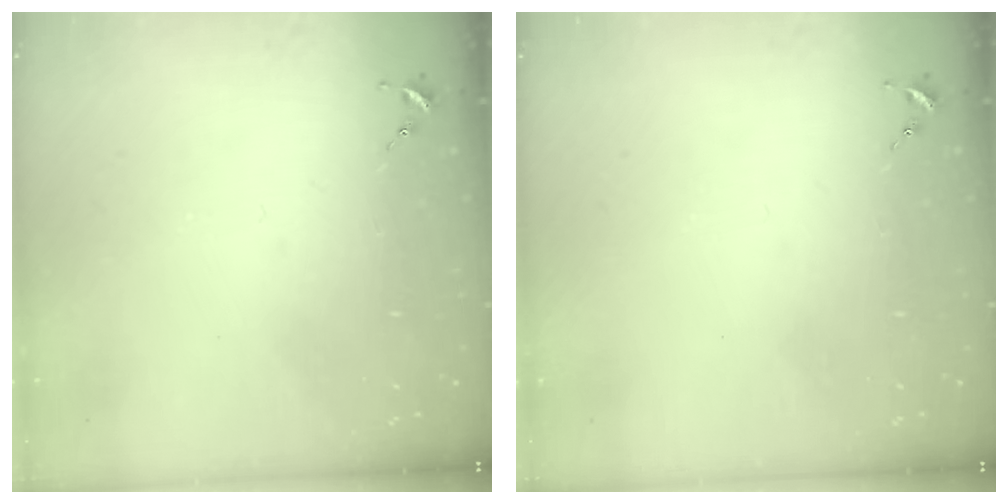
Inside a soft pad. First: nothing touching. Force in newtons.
{"total": 0.0}